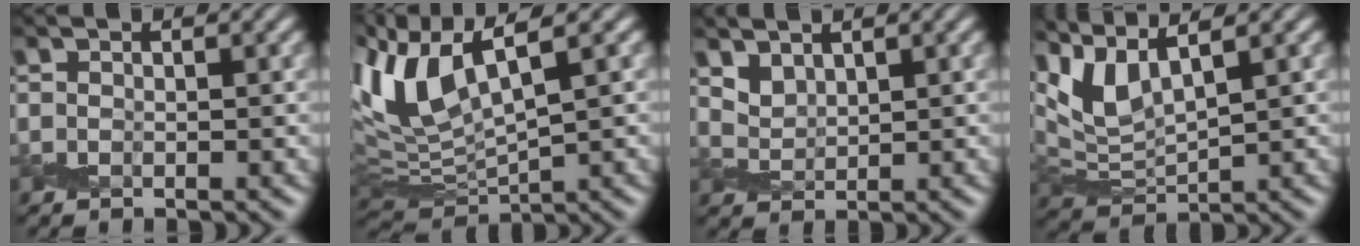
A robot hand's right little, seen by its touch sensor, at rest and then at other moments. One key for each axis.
{"total": 6.8, "fx": 3.5, "fy": 2.0, "fz": 5.4, "tx": -0.129, "ty": 0.009, "tz": 0.068}
{"total": 2.0, "fx": 1.8, "fy": 0.8, "fz": 0.4, "tx": -0.022, "ty": -0.021, "tz": 0.051}
{"total": 4.6, "fx": 3.1, "fy": 1.4, "fz": 3.1, "tx": -0.078, "ty": 0.006, "tz": 0.061}